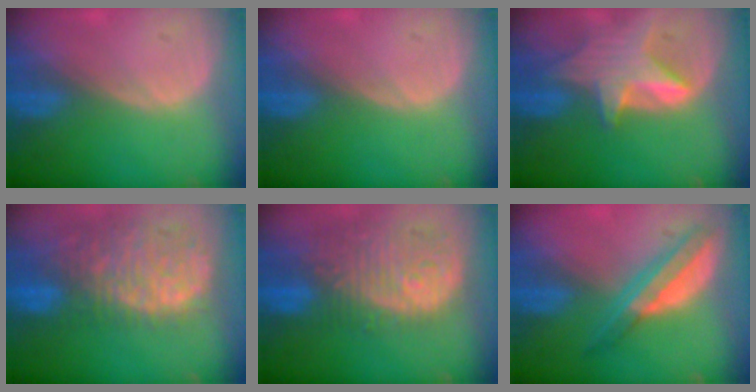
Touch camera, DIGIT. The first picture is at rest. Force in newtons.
{"total": 0.0}
{"total": 7.1, "press": 6.8, "slide": 1.9}
{"total": 13.5, "press": 11.1, "slide": 7.6}
{"total": 12.7, "press": 11.0, "slide": 6.3}
{"total": 6.5, "press": 5.7, "slide": 3.1}